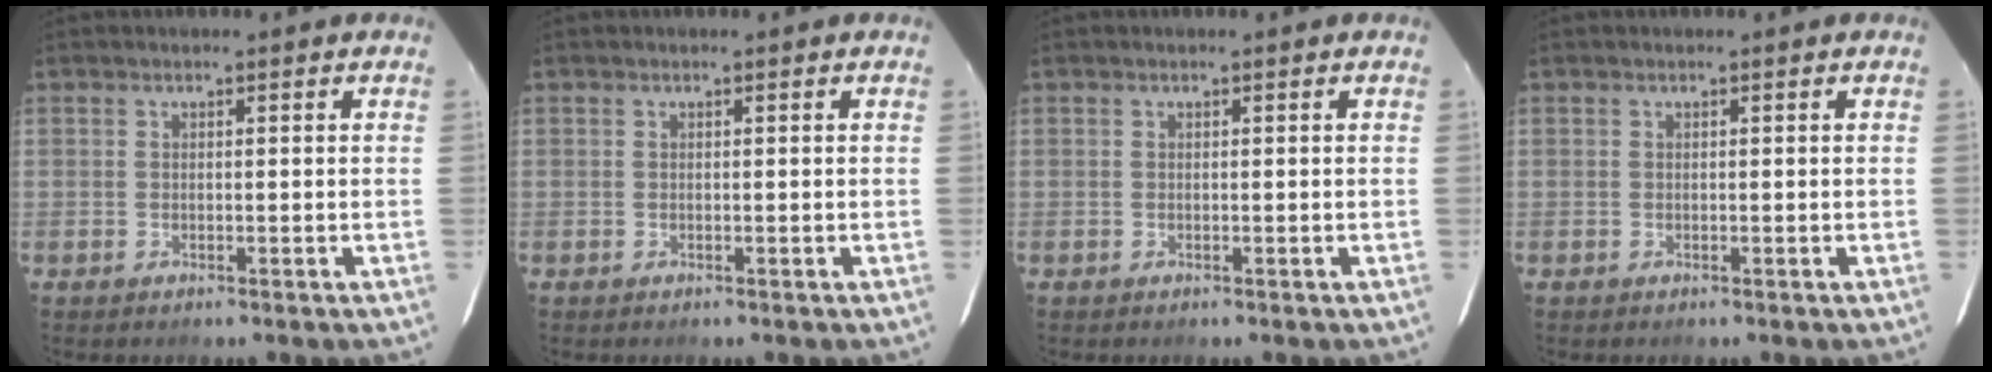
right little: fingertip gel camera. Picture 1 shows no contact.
{"total": 0.0}
{"total": 0.0}
{"total": 0.0}